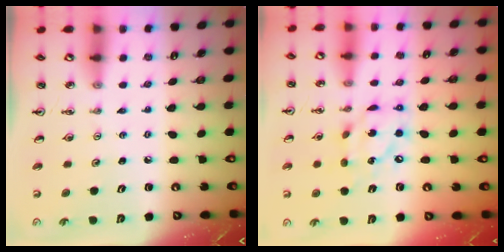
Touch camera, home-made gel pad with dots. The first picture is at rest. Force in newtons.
{"total": 12.3, "press": 12.3, "slide": 0.8}